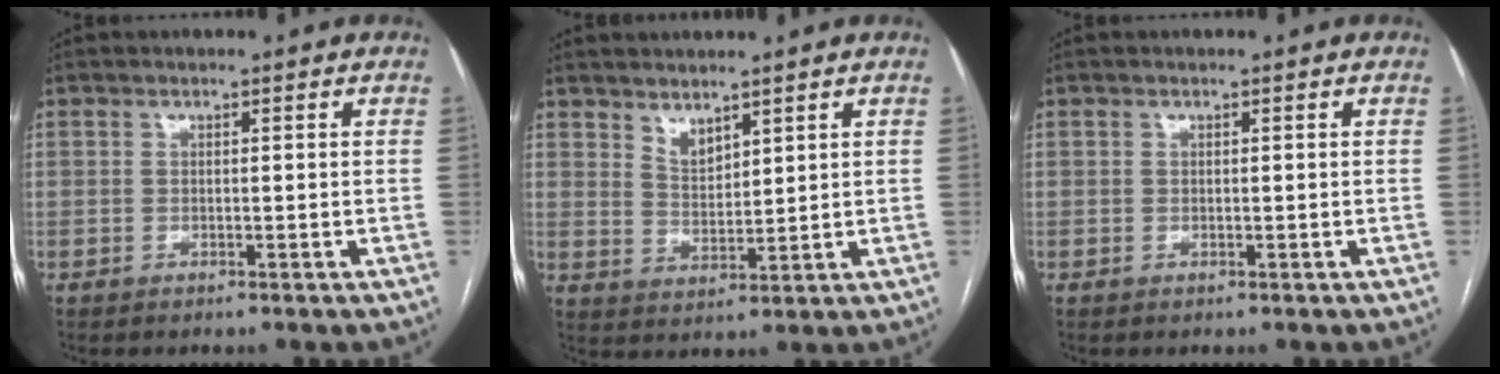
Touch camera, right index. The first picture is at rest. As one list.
[{"total": 3.4, "force": [2.8, 1.4, 1.5], "torque": [-0.029, -0.006, 0.061]}, {"total": 0.0}]